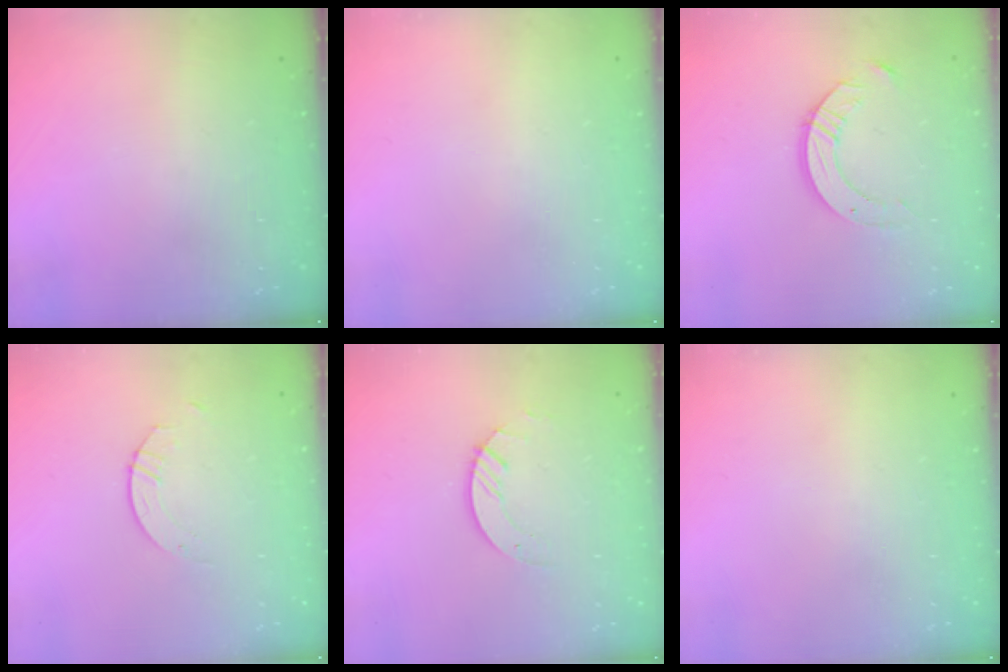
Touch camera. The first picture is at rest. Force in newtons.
{"total": 0.0}
{"total": 9.2, "press": 9.1, "slide": 0.8}
{"total": 2.6, "press": 2.6, "slide": 0.2}
{"total": 2.6, "press": 2.6, "slide": 0.3}
{"total": 0.0}